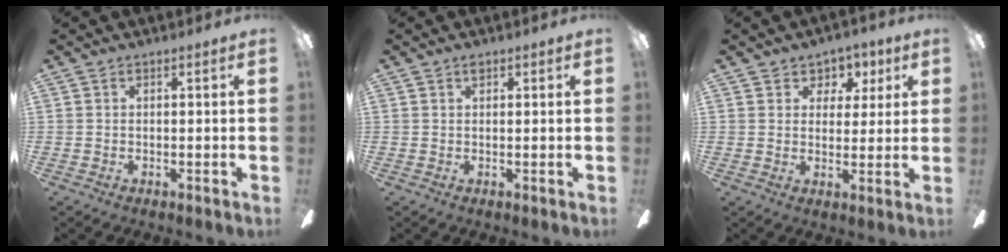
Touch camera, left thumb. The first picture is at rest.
{"total": 1.2, "force": [0.8, 0.5, 0.7], "torque": [-0.006, -0.001, 0.012]}
{"total": 5.2, "force": [2.9, 4.2, 0.9], "torque": [-0.006, -0.013, 0.050]}